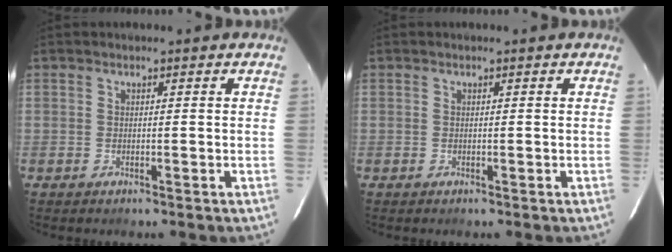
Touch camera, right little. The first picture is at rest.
{"total": 0.0}